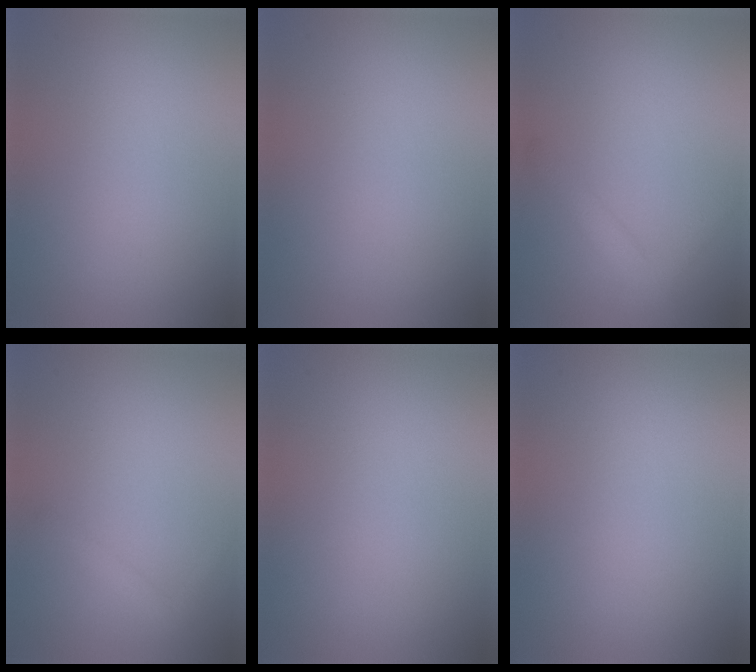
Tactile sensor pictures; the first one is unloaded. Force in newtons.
{"total": 0.0}
{"total": 2.5, "press": 2.5, "slide": 0.3}
{"total": 1.1, "press": 1.1, "slide": 0.1}
{"total": 0.0}
{"total": 0.0}